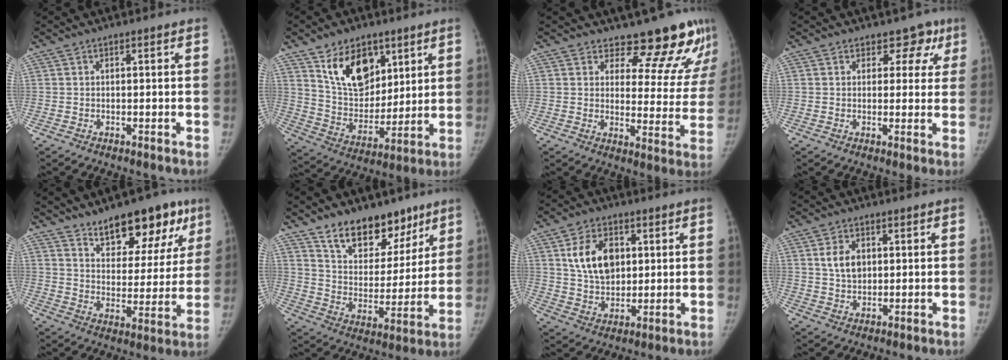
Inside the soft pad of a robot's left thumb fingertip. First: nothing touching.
{"total": 15.1, "force": [8.1, 9.5, 8.5], "torque": [-0.099, -0.054, 0.157]}
{"total": 14.4, "force": [12.7, 4.9, 4.6], "torque": [-0.003, -0.109, 0.145]}
{"total": 5.6, "force": [3.5, 4.1, 1.5], "torque": [0.028, -0.011, 0.034]}
{"total": 17.0, "force": [11.2, 8.0, 9.9], "torque": [-0.072, -0.057, 0.167]}
{"total": 16.1, "force": [11.5, 8.9, 7.1], "torque": [-0.050, -0.071, 0.193]}
{"total": 11.3, "force": [3.3, 7.8, 7.4], "torque": [-0.099, -0.015, 0.066]}
{"total": 5.4, "force": [1.5, 3.8, 3.5], "torque": [-0.045, -0.008, 0.029]}